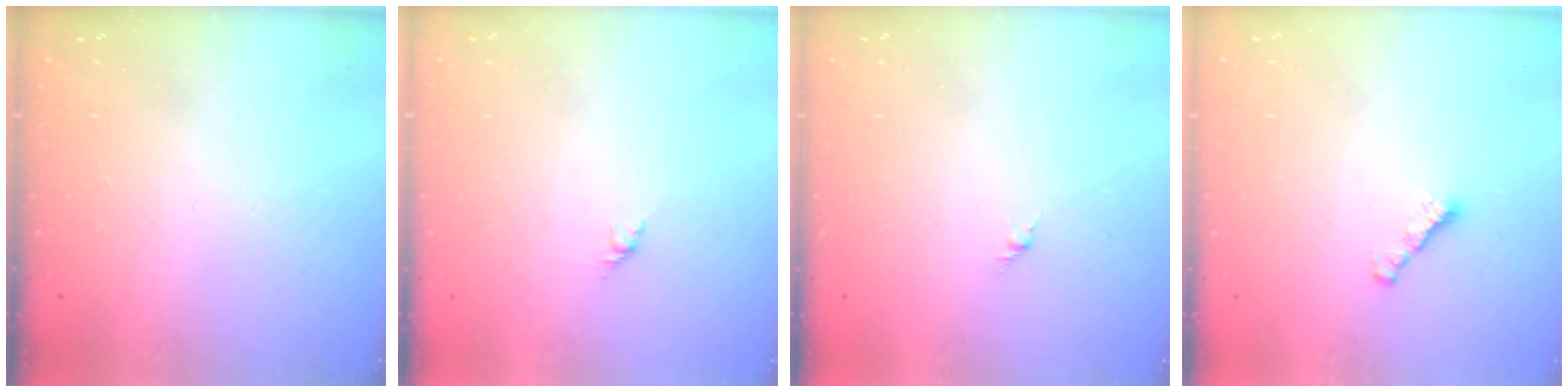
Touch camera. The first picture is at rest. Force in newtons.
{"total": 1.6, "press": 1.5, "slide": 0.7}
{"total": 1.6, "press": 1.5, "slide": 0.6}
{"total": 1.7, "press": 1.6, "slide": 0.5}